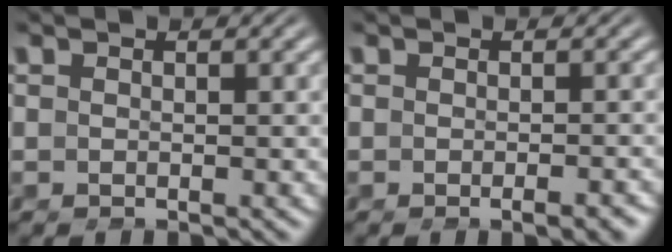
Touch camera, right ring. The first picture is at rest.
{"total": 1.5, "force": [-1.1, 0.2, 1.1], "torque": [-0.011, 0.004, -0.018]}